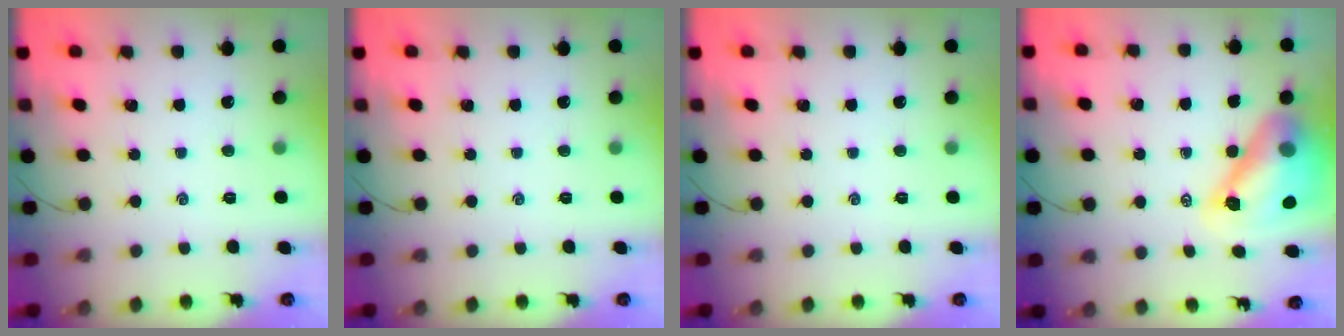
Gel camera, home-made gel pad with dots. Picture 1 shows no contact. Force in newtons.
{"total": 0.0}
{"total": 0.0}
{"total": 13.8, "press": 13.2, "slide": 4.1}